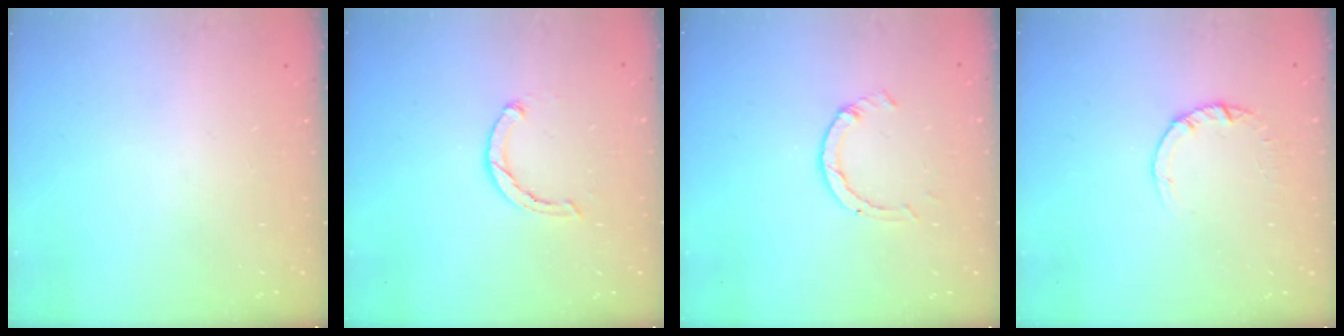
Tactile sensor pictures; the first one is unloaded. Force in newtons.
{"total": 2.5, "press": 2.5, "slide": 0.4}
{"total": 2.6, "press": 2.5, "slide": 0.3}
{"total": 2.5, "press": 2.5, "slide": 0.2}